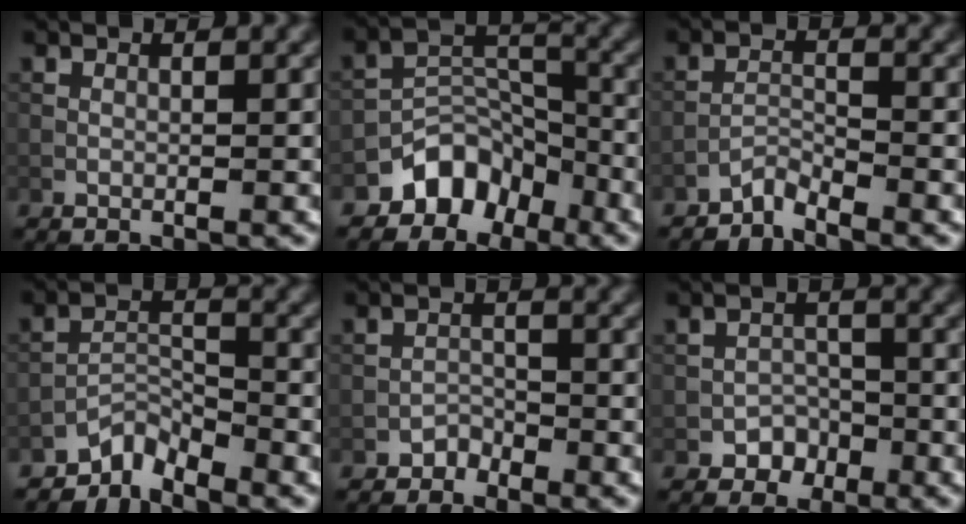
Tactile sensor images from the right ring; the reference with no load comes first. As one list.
[{"total": 5.2, "force": [-3.8, 3.2, 1.5], "torque": [-0.009, 0.006, -0.069]}, {"total": 1.9, "force": [-1.9, 0.1, 0.3], "torque": [-0.004, 0.008, -0.041]}, {"total": 2.9, "force": [-2.7, 0.6, 0.6], "torque": [-0.005, 0.009, -0.058]}, {"total": 1.3, "force": [-1.2, 0.6, 0.1], "torque": [0.004, 0.009, -0.021]}, {"total": 2.2, "force": [-1.5, 1.6, 0.3], "torque": [0.005, 0.010, -0.023]}]